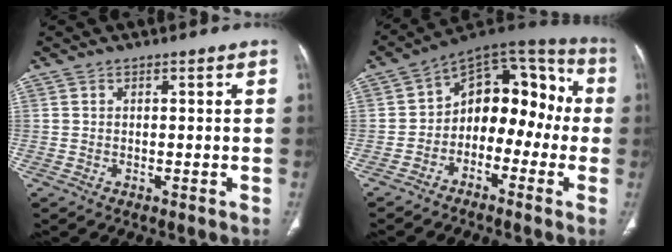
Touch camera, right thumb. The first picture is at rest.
{"total": 14.8, "force": [-2.5, 10.1, 10.5], "torque": [-0.095, 0.070, -0.054]}